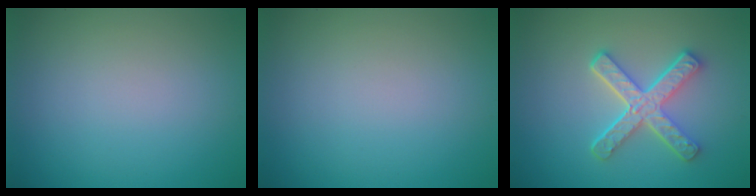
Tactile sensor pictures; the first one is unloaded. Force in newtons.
{"total": 0.0}
{"total": 4.7, "press": 3.7, "slide": 2.8}